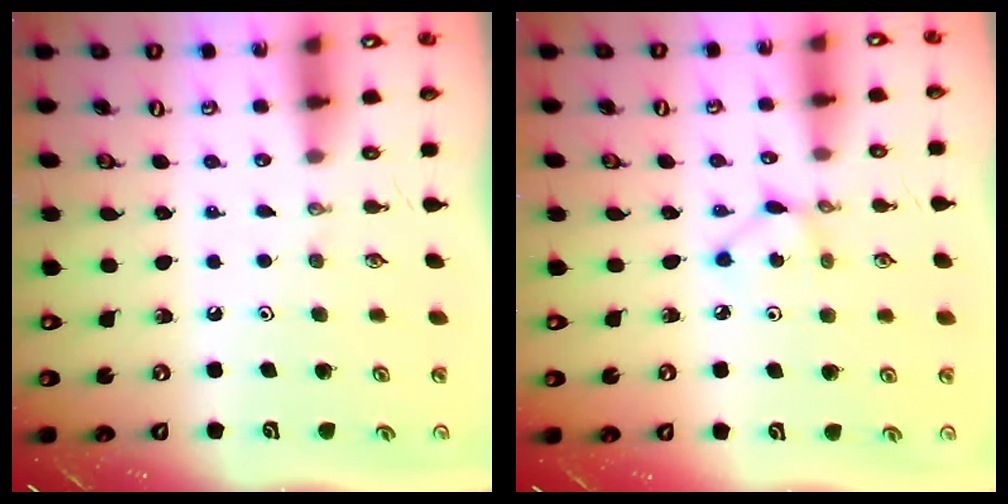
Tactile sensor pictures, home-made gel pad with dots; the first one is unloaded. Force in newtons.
{"total": 2.8, "press": 2.8, "slide": 0.1}